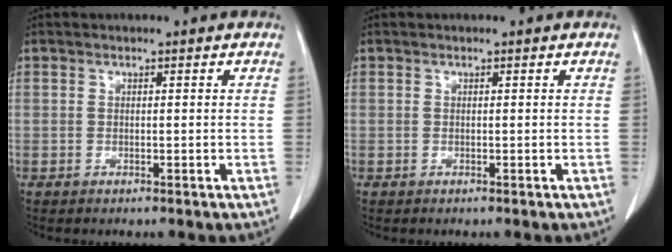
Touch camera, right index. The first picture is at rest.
{"total": 0.0}